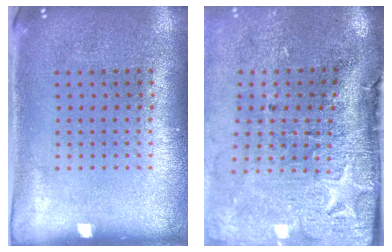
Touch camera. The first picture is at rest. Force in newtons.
{"total": 4.9, "press": 3.8, "slide": 3.1}